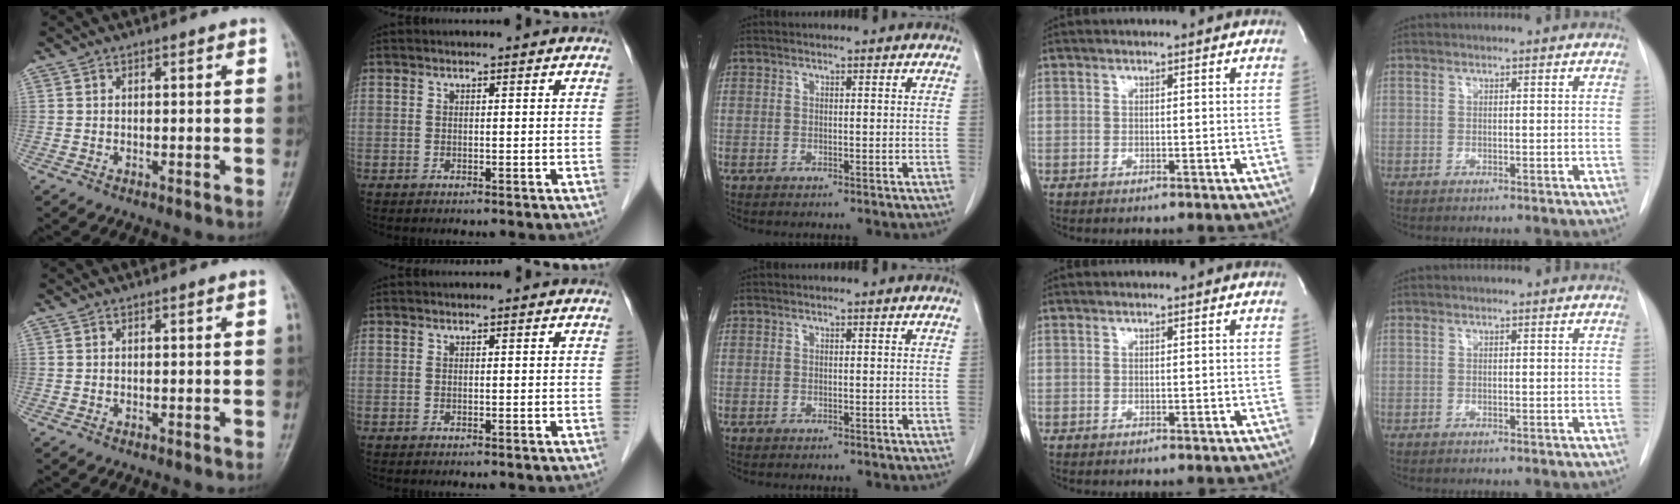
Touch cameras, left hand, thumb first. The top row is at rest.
{}